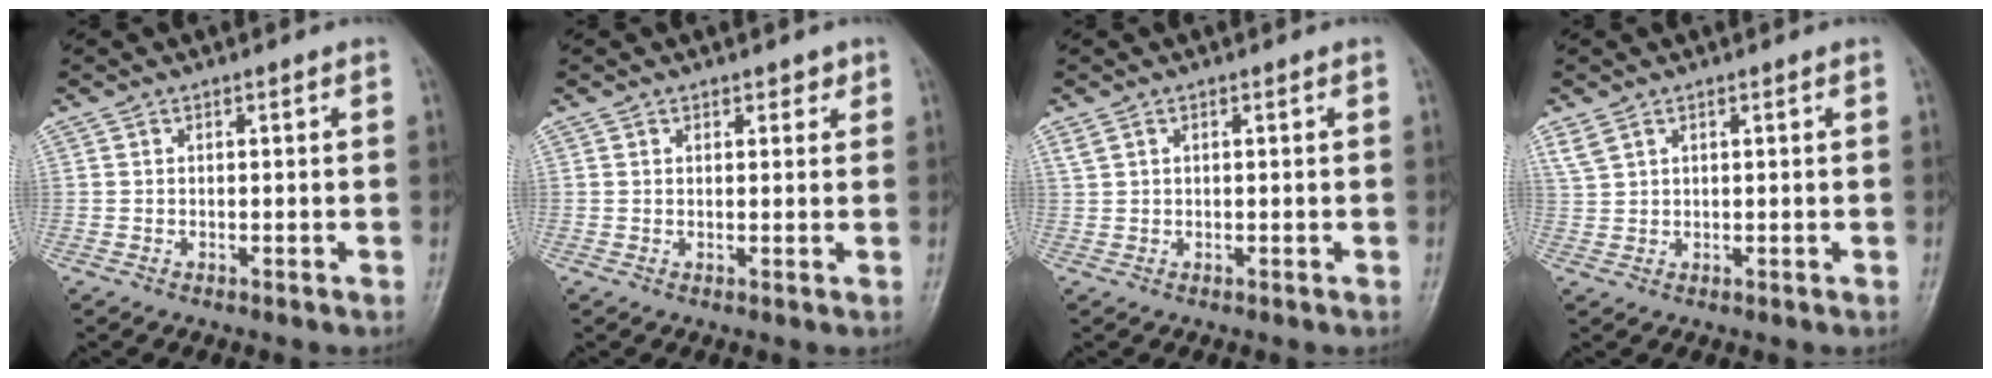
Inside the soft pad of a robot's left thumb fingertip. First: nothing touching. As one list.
[{"total": 1.7, "force": [1.0, 1.2, 0.7], "torque": [0.008, -0.004, 0.010]}, {"total": 1.4, "force": [0.6, 0.7, 1.1], "torque": [-0.030, 0.015, 0.020]}, {"total": 2.8, "force": [1.6, 1.5, 1.6], "torque": [-0.041, 0.009, 0.044]}]